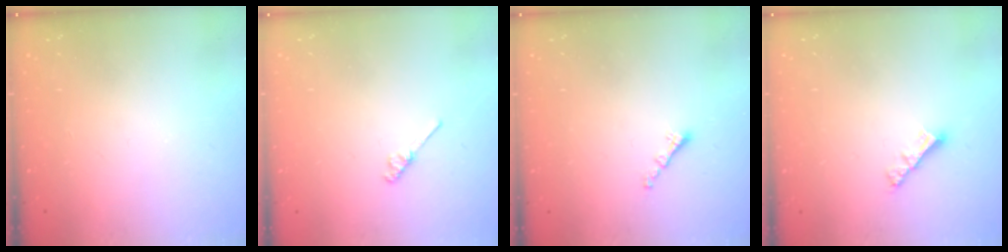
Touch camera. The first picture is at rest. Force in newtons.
{"total": 2.7, "press": 2.7, "slide": 0.4}
{"total": 1.3, "press": 1.2, "slide": 0.5}
{"total": 3.4, "press": 3.4, "slide": 0.2}